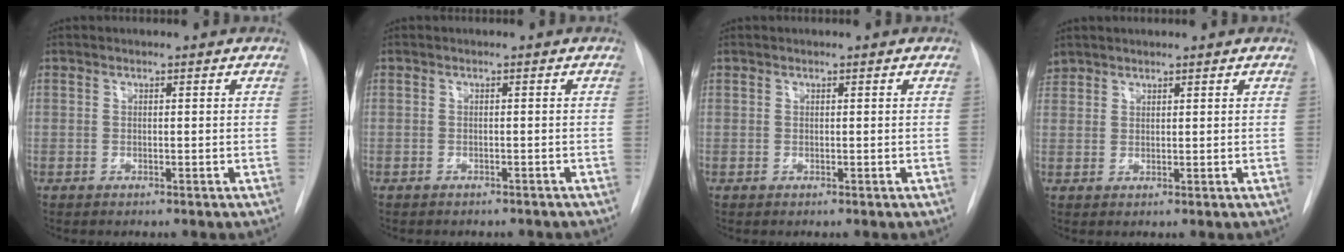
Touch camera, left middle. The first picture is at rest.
{"total": 4.0, "force": [-3.5, 1.5, 1.3], "torque": [-0.019, -0.001, -0.038]}
{"total": 0.0}
{"total": 2.5, "force": [2.2, 1.0, -0.1], "torque": [0.003, 0.012, 0.043]}